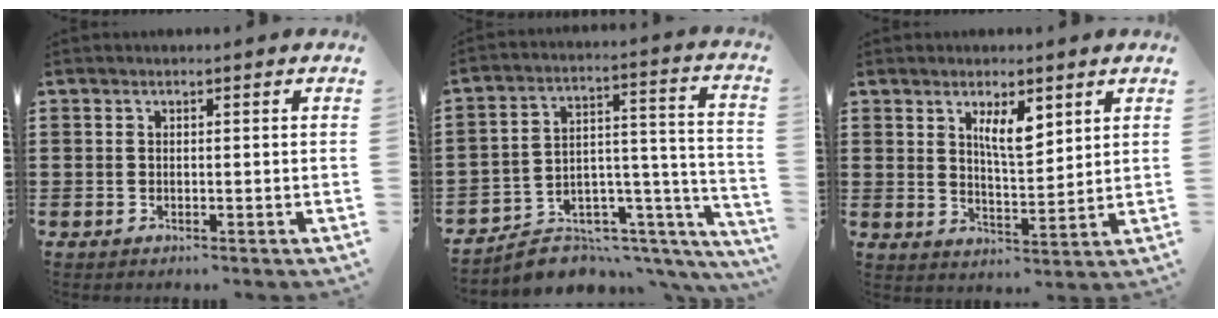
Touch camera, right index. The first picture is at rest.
{"total": 6.1, "force": [-5.1, 3.1, 1.4], "torque": [-0.029, -0.001, -0.091]}
{"total": 5.4, "force": [2.9, 1.7, 4.2], "torque": [-0.082, -0.001, 0.048]}